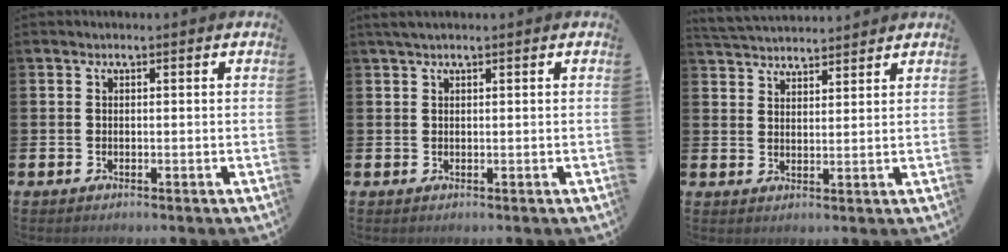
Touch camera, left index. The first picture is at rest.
{"total": 1.3, "force": [1.0, 0.2, 0.8], "torque": [-0.012, 0.002, 0.016]}
{"total": 4.2, "force": [4.1, 0.7, 0.0], "torque": [-0.018, -0.018, 0.076]}